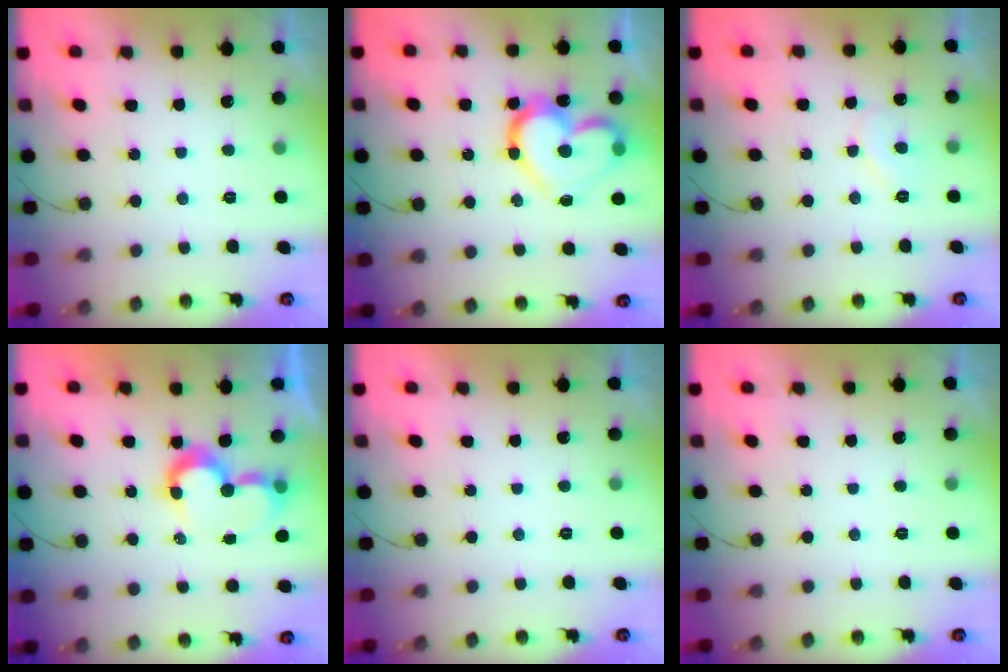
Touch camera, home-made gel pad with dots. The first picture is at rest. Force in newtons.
{"total": 17.4, "press": 17.3, "slide": 1.6}
{"total": 5.6, "press": 5.6, "slide": 0.4}
{"total": 7.6, "press": 7.6, "slide": 0.6}
{"total": 1.7, "press": 1.7, "slide": 0.1}
{"total": 0.0}